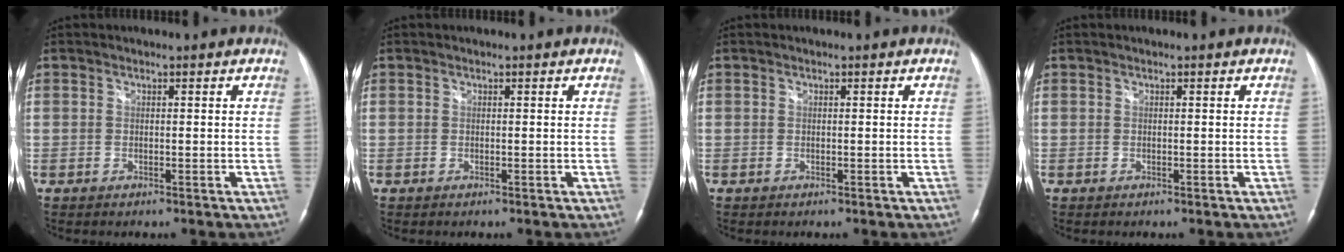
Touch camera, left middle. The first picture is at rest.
{"total": 0.0}
{"total": 0.0}
{"total": 0.0}